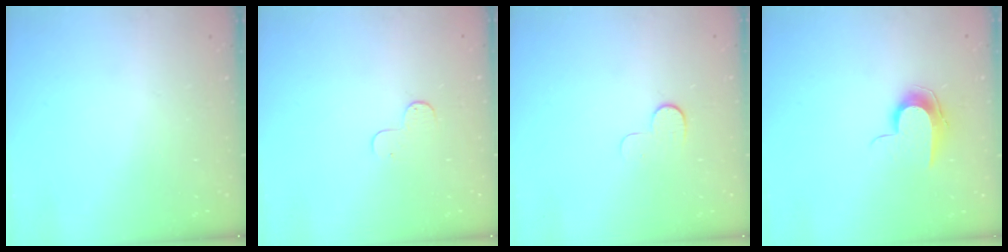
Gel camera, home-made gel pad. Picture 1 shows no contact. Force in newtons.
{"total": 4.8, "press": 4.8, "slide": 0.5}
{"total": 7.6, "press": 7.5, "slide": 0.7}
{"total": 8.9, "press": 8.9, "slide": 0.9}